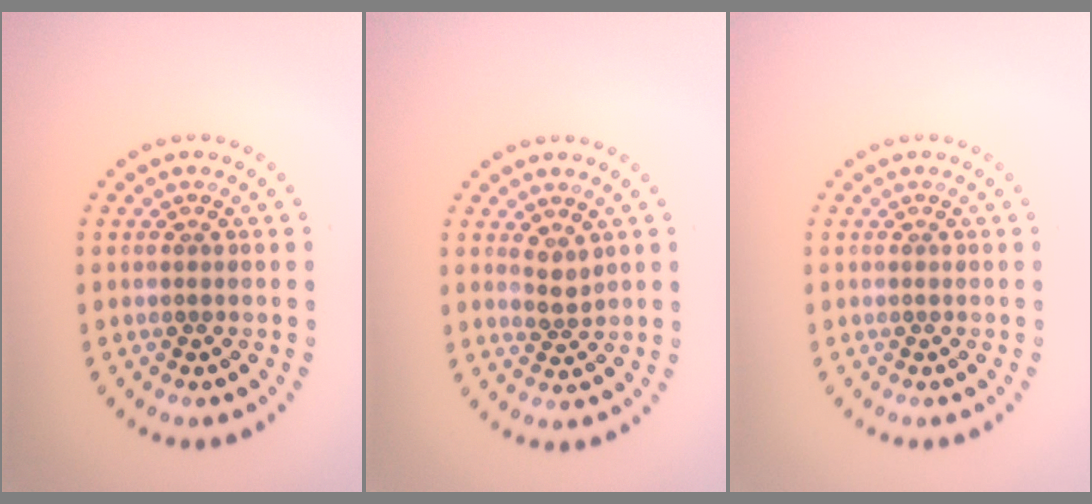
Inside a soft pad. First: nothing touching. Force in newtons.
{"total": 1.5, "press": 1.2, "slide": 0.9}
{"total": 0.0}